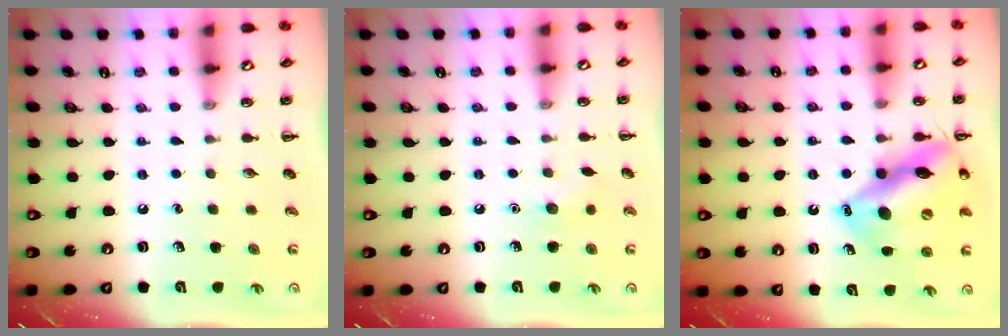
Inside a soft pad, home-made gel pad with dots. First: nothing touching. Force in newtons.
{"total": 5.3, "press": 5.1, "slide": 1.5}
{"total": 16.6, "press": 16.4, "slide": 2.4}